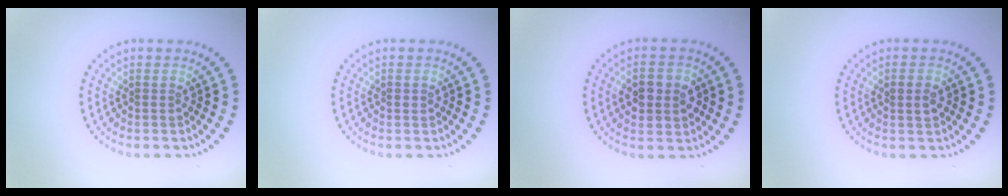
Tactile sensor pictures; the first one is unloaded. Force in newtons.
{"total": 0.7, "press": 0.7, "slide": 0.1}
{"total": 3.8, "press": 3.8, "slide": 0.1}
{"total": 1.5, "press": 1.5, "slide": 0.2}